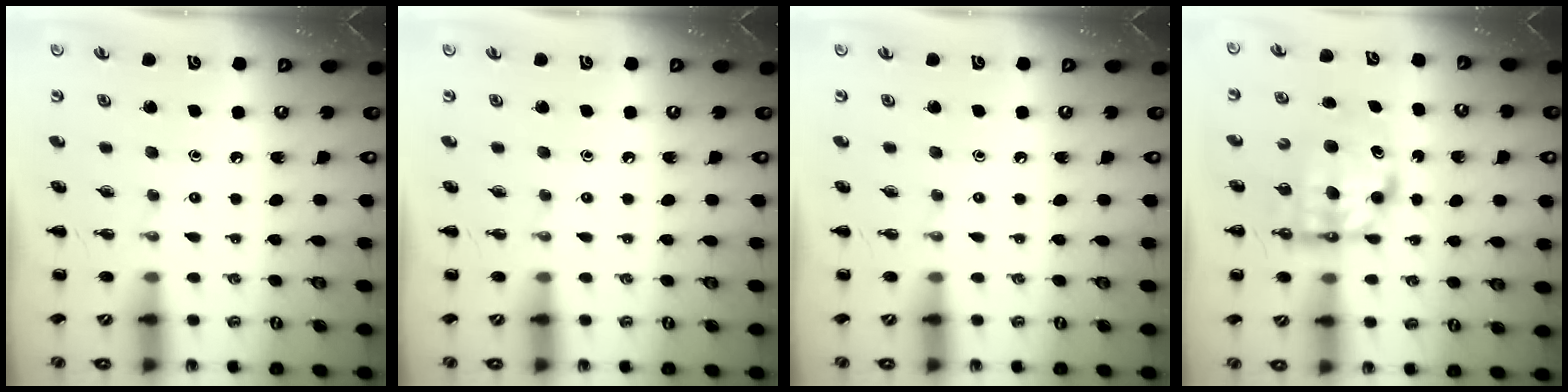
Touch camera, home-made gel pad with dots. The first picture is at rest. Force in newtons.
{"total": 0.0}
{"total": 0.0}
{"total": 6.8, "press": 6.6, "slide": 1.5}